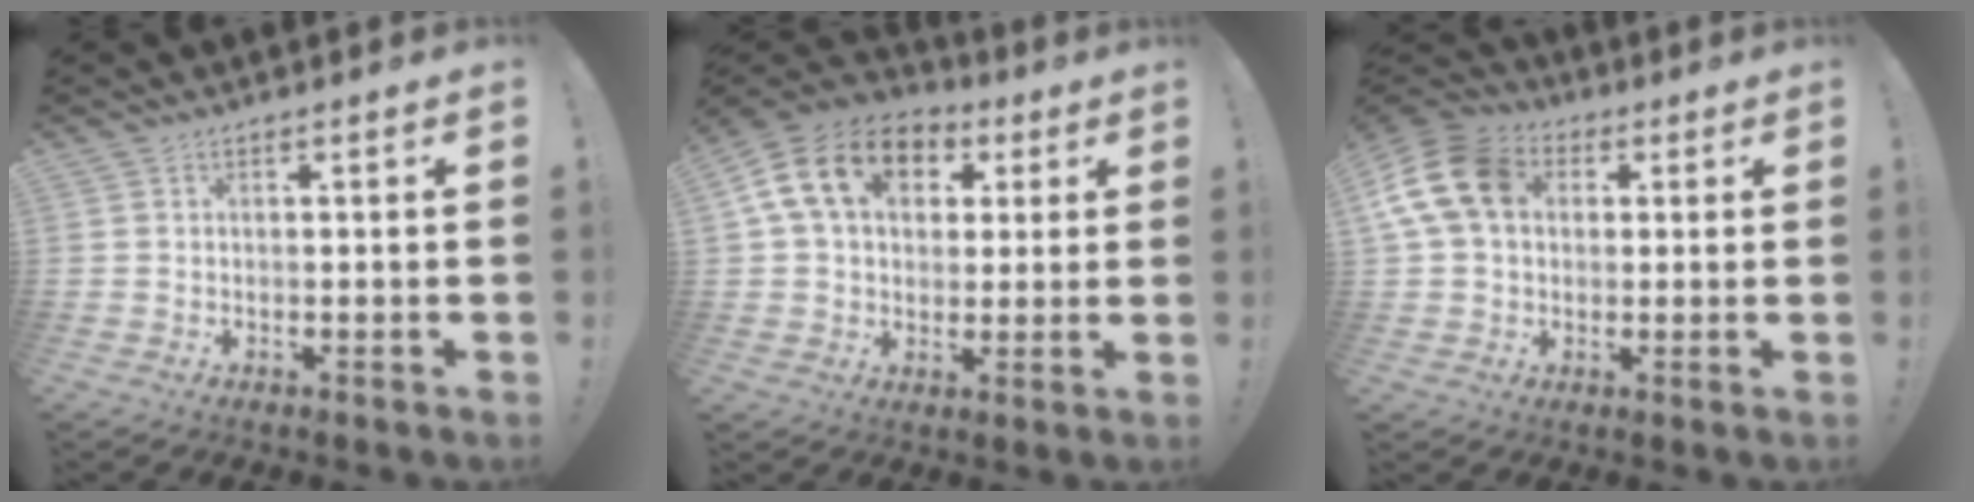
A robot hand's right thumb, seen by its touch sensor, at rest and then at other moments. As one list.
[{"total": 16.6, "force": [5.3, 11.9, 10.3], "torque": [-0.173, 0.003, 0.100]}, {"total": 14.9, "force": [3.3, 11.2, 9.2], "torque": [-0.170, 0.008, 0.070]}]